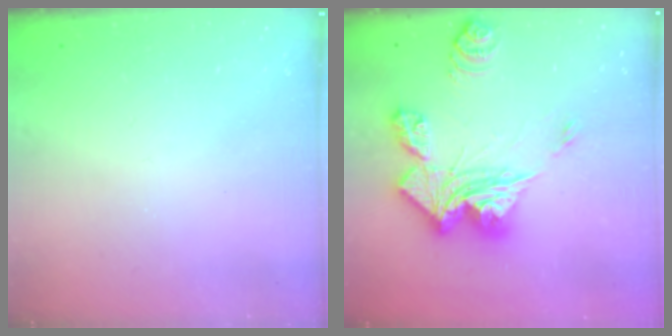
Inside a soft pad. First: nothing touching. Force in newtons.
{"total": 20.4, "press": 20.3, "slide": 2.4}